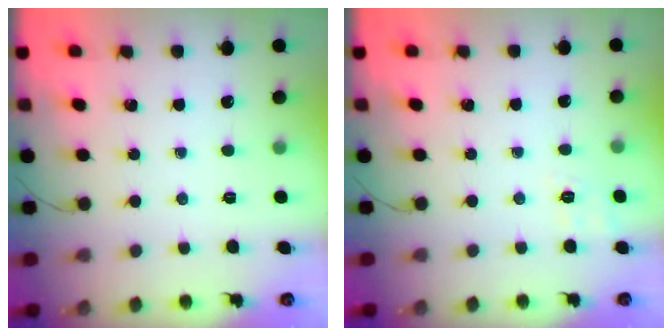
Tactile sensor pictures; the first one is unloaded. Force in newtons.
{"total": 2.5, "press": 1.6, "slide": 1.9}